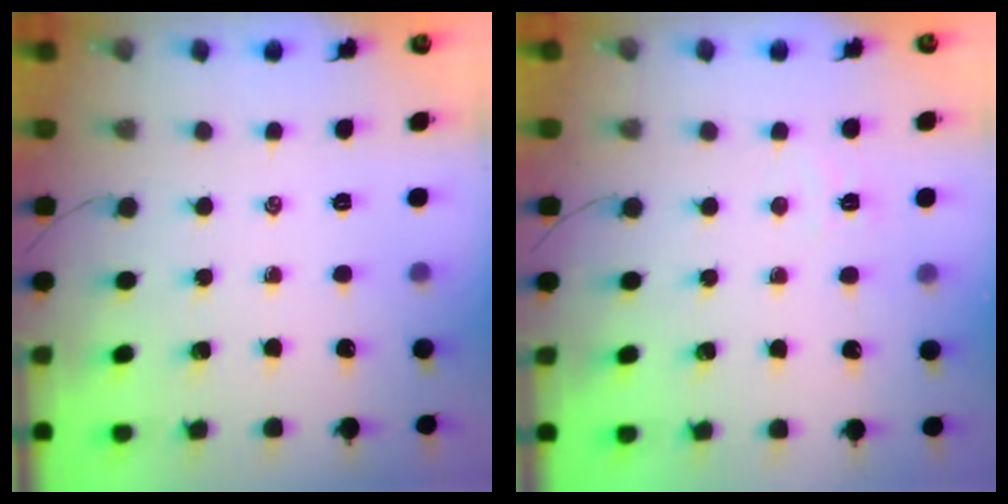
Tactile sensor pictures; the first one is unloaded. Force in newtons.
{"total": 3.2, "press": 3.1, "slide": 0.8}